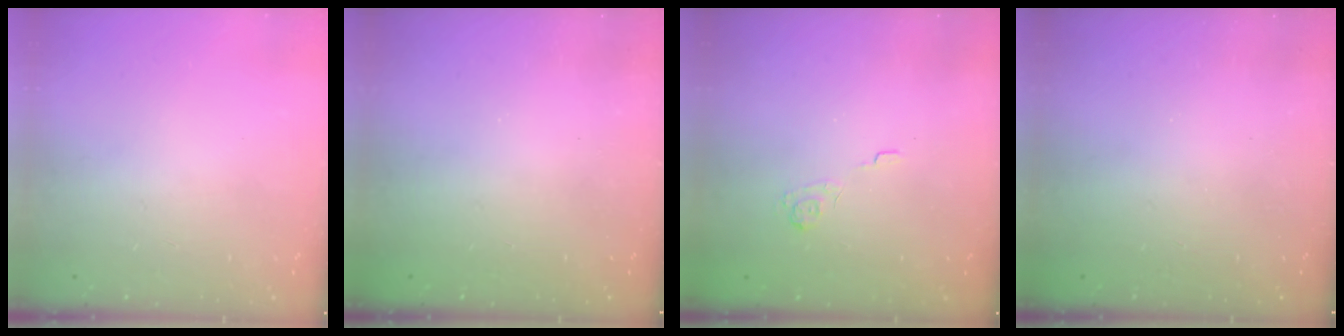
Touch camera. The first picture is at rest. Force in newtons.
{"total": 2.6, "press": 2.4, "slide": 0.8}
{"total": 2.2, "press": 1.7, "slide": 1.4}
{"total": 2.4, "press": 2.3, "slide": 0.8}